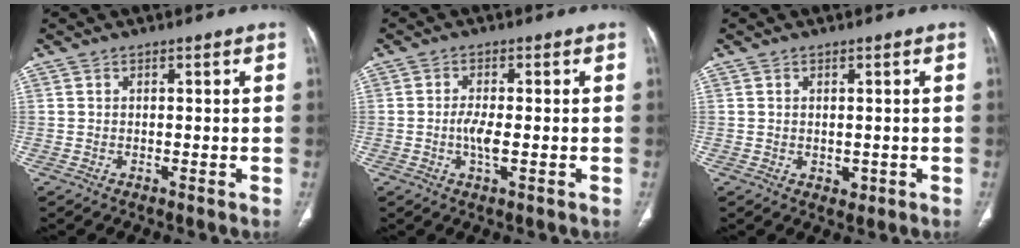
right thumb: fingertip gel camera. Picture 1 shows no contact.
{"total": 3.7, "force": [-0.7, 1.1, 3.4], "torque": [-0.075, -0.003, -0.015]}
{"total": 1.6, "force": [-0.1, 1.2, 1.0], "torque": [-0.011, -0.003, 0.004]}